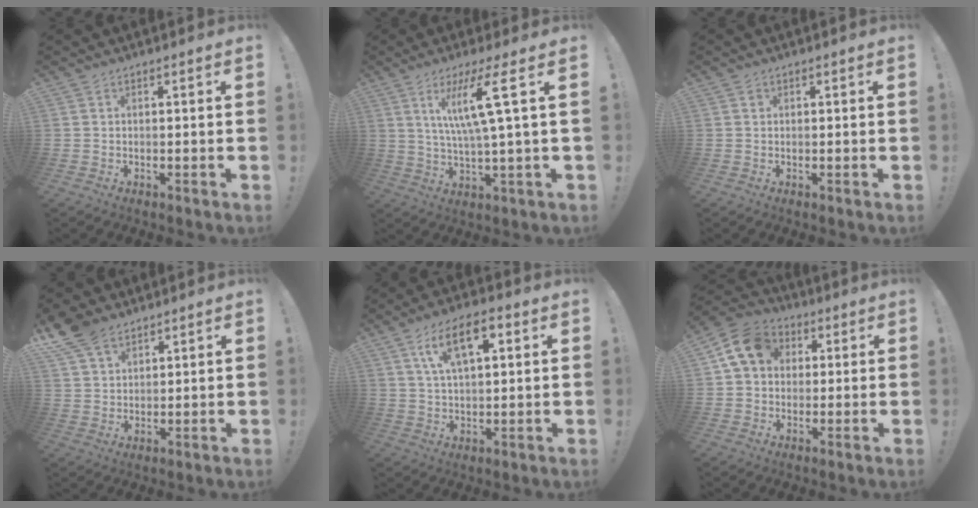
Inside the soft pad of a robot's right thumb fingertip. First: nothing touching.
{"total": 13.1, "force": [4.2, 0.0, 12.4], "torque": [-0.226, -0.006, 0.050]}
{"total": 0.8, "force": [0.3, 0.7, 0.2], "torque": [-0.001, 0.003, 0.005]}
{"total": 8.6, "force": [6.3, 4.7, 3.5], "torque": [-0.075, -0.026, 0.125]}
{"total": 11.6, "force": [4.6, 5.4, 9.3], "torque": [-0.157, 0.005, 0.081]}
{"total": 11.9, "force": [3.6, 9.5, 6.2], "torque": [-0.100, 0.005, 0.077]}